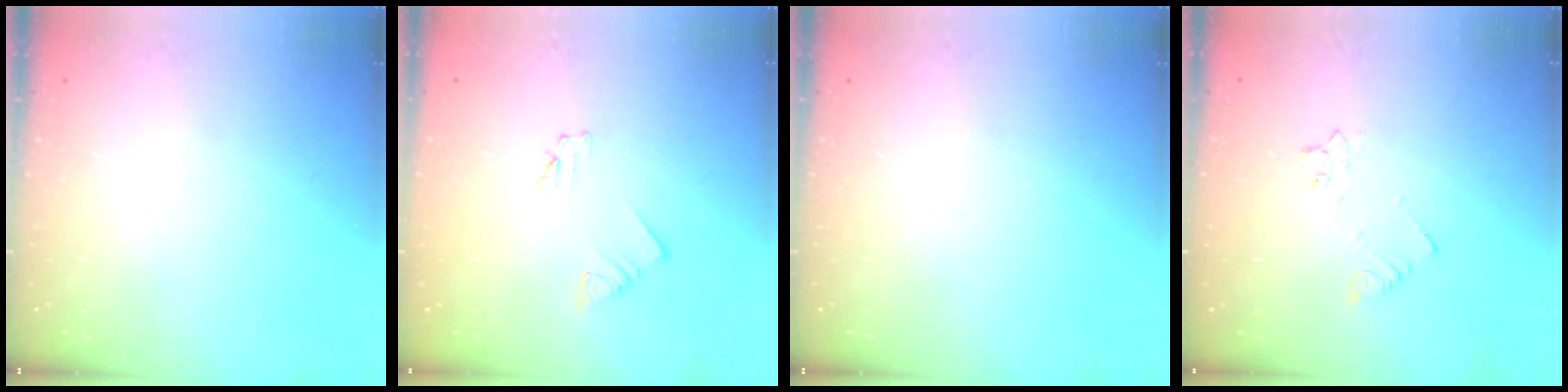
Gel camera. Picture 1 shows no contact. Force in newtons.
{"total": 1.6, "press": 1.6, "slide": 0.1}
{"total": 0.0}
{"total": 3.3, "press": 3.2, "slide": 0.5}